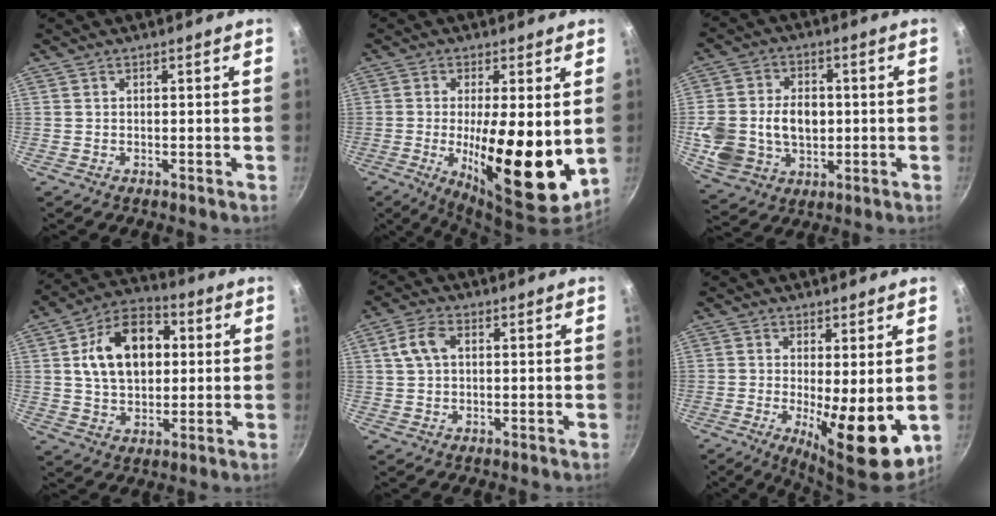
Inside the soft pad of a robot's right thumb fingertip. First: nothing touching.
{"total": 16.8, "force": [-1.0, 4.9, 16.0], "torque": [-0.239, -0.026, -0.012]}
{"total": 15.4, "force": [-0.5, 11.6, 10.0], "torque": [-0.179, 0.008, 0.000]}
{"total": 15.7, "force": [2.9, 10.7, 11.2], "torque": [-0.152, 0.014, 0.039]}
{"total": 5.2, "force": [1.2, 3.3, 3.8], "torque": [-0.074, 0.009, 0.019]}
{"total": 11.6, "force": [-1.3, 3.7, 10.9], "torque": [-0.142, -0.014, -0.008]}